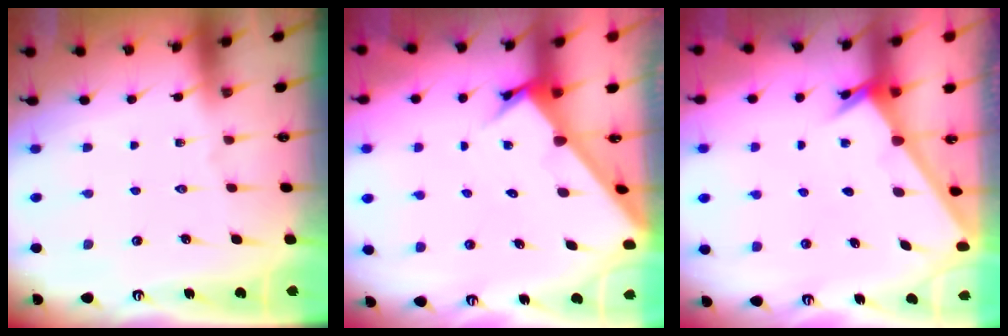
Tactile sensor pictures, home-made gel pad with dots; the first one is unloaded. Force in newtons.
{"total": 2.8, "press": 2.8, "slide": 0.3}
{"total": 2.4, "press": 2.4, "slide": 0.2}